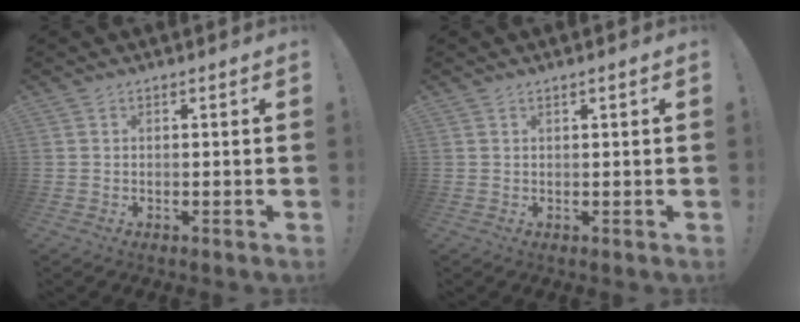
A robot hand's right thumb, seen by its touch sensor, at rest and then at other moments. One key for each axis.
{"total": 0.9, "fx": 0.6, "fy": 0.0, "fz": 0.7, "tx": -0.010, "ty": -0.001, "tz": 0.009}